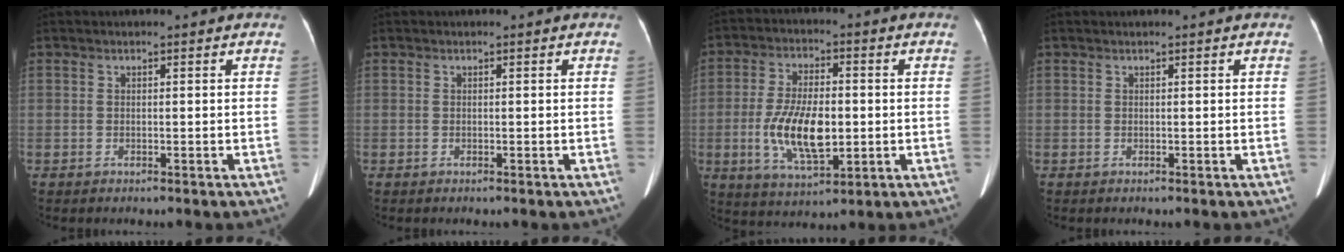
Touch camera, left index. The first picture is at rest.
{"total": 0.0}
{"total": 11.1, "force": [-1.8, 4.4, 10.1], "torque": [-0.208, -0.012, -0.027]}
{"total": 0.0}